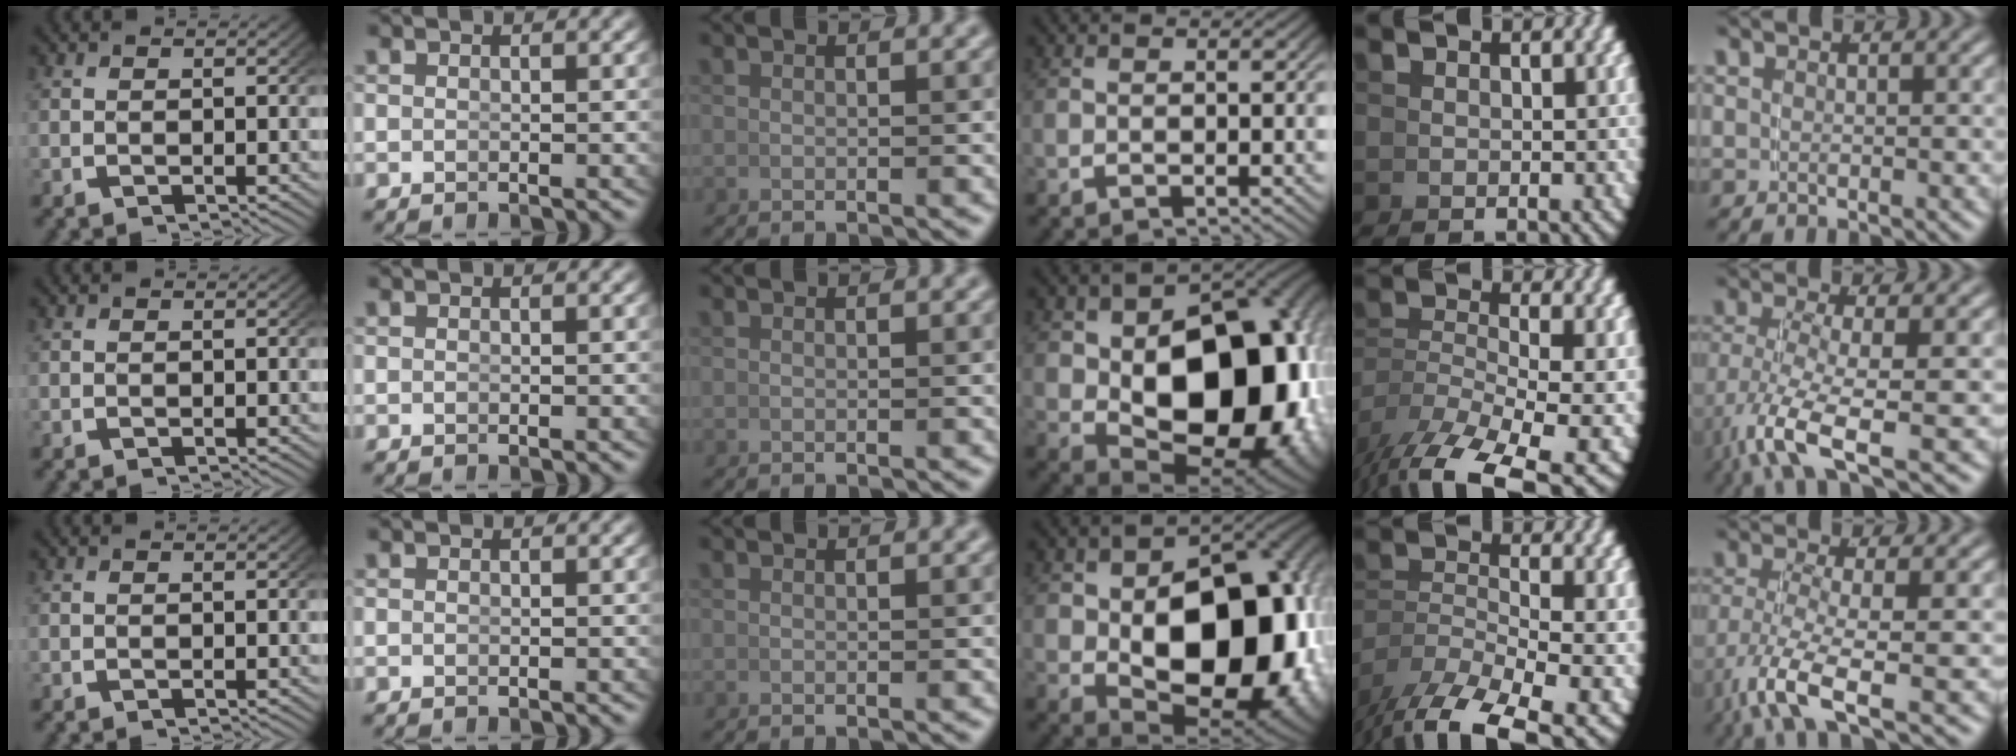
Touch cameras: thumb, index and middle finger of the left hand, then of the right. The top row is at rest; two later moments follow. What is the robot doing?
{"motion": "lift_and_place", "object": "bowl"}